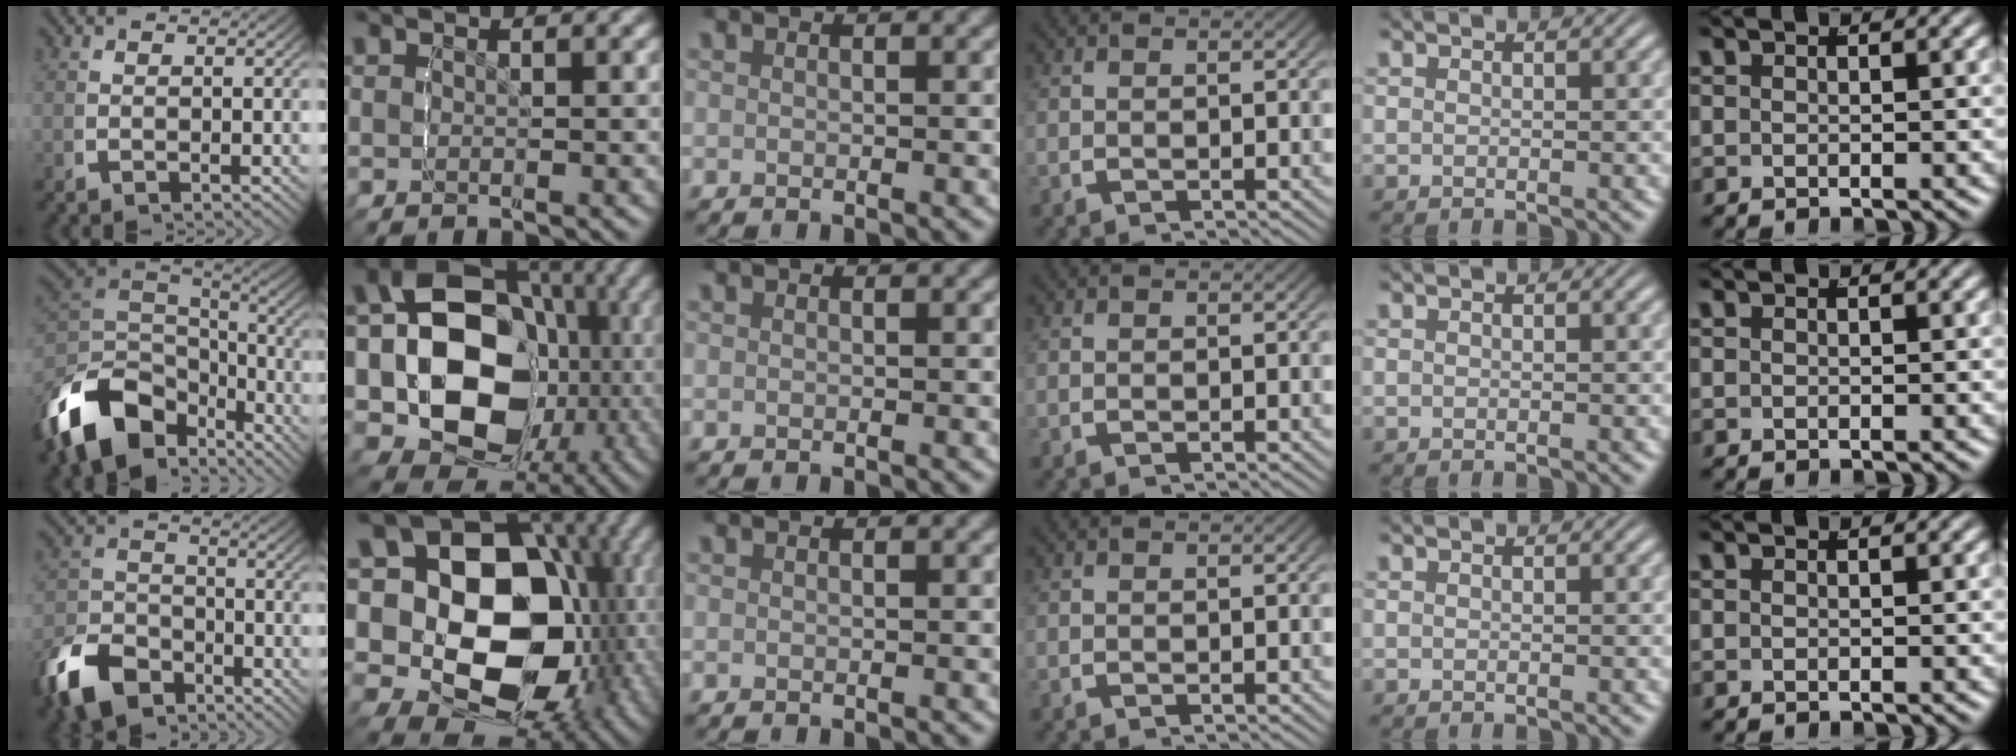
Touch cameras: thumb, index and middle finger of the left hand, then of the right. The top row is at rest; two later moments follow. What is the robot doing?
{"motion": "grasp_and_lifting", "object": "scissors"}